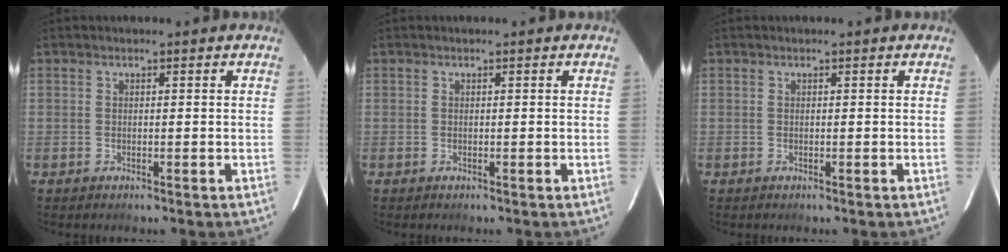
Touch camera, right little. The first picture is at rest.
{"total": 0.0}
{"total": 0.0}